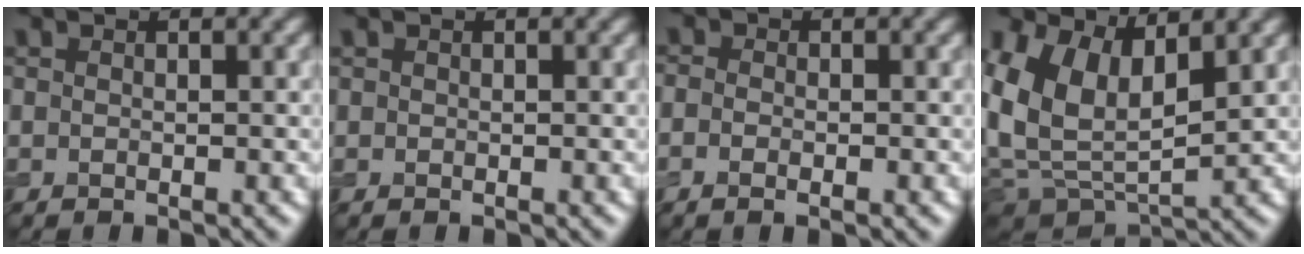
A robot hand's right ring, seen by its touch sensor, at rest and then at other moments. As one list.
[{"total": 0.0}, {"total": 2.1, "force": [-0.5, 1.3, 1.7], "torque": [-0.015, 0.001, -0.014]}, {"total": 9.6, "force": [3.3, 5.7, 7.0], "torque": [-0.149, -0.009, 0.064]}]